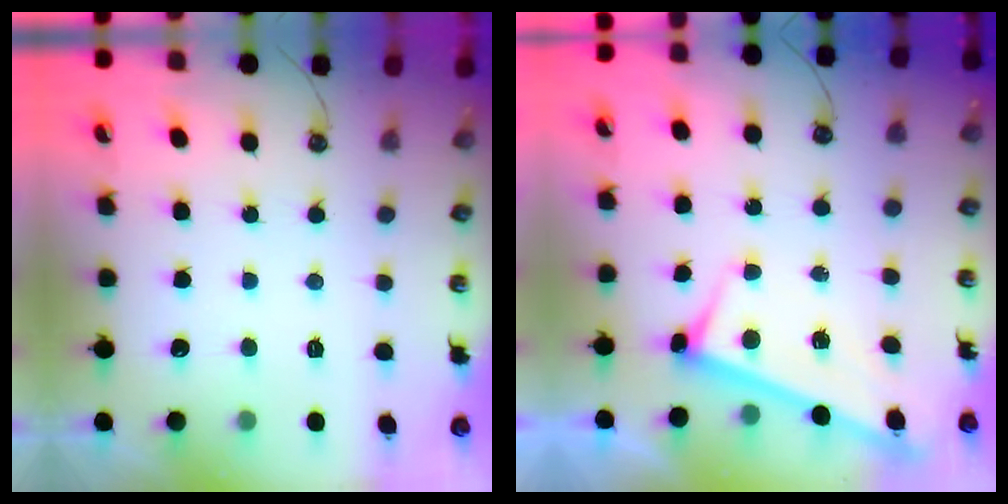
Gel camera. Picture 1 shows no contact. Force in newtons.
{"total": 2.9, "press": 2.9, "slide": 0.2}